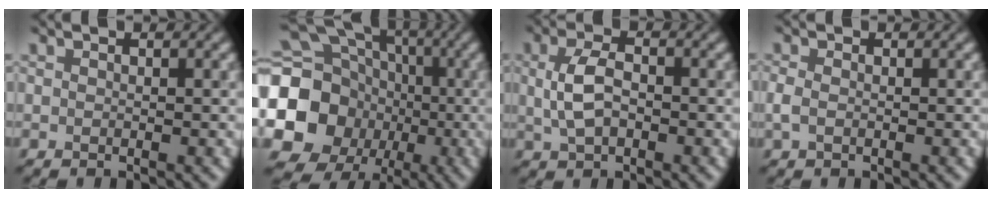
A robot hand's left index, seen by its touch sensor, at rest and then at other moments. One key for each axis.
{"total": 18.0, "fx": -1.7, "fy": 16.7, "fz": 6.7, "tx": -0.158, "ty": -0.017, "tz": -0.066}
{"total": 3.2, "fx": 0.1, "fy": 2.0, "fz": 2.5, "tx": -0.056, "ty": 0.003, "tz": 0.002}
{"total": 0.9, "fx": -0.4, "fy": 0.5, "fz": 0.6, "tx": -0.017, "ty": 0.000, "tz": -0.009}